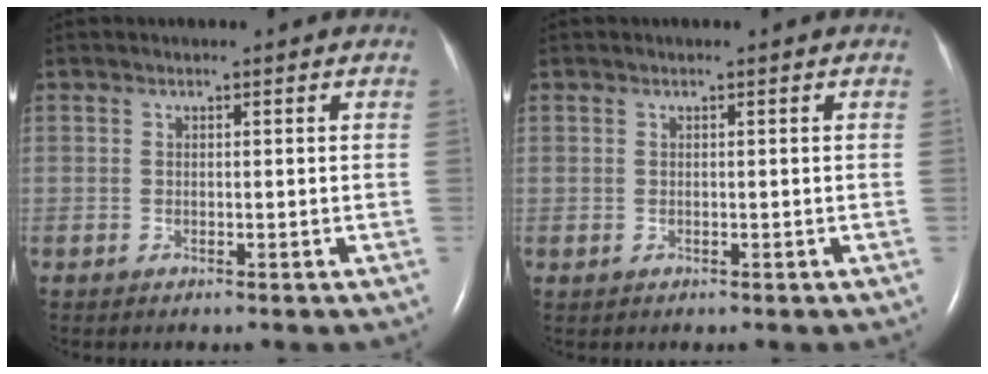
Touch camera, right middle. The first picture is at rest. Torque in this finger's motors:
{"motor_torque": [0.11, 0.02, 0.09, 0.02]}